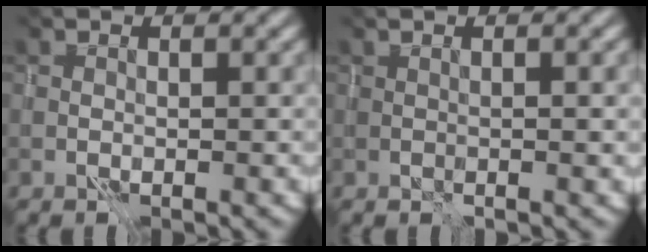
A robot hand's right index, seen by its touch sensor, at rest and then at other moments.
{"total": 0.5, "force": [0.4, 0.0, 0.3], "torque": [-0.002, -0.003, 0.005]}